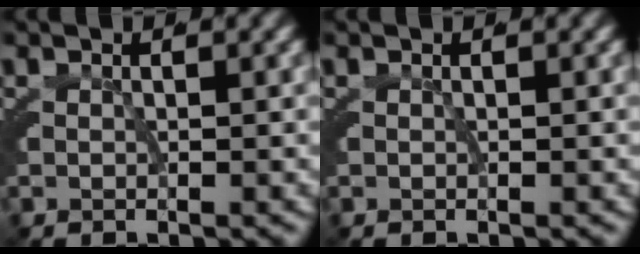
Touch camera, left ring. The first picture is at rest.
{"total": 0.0}